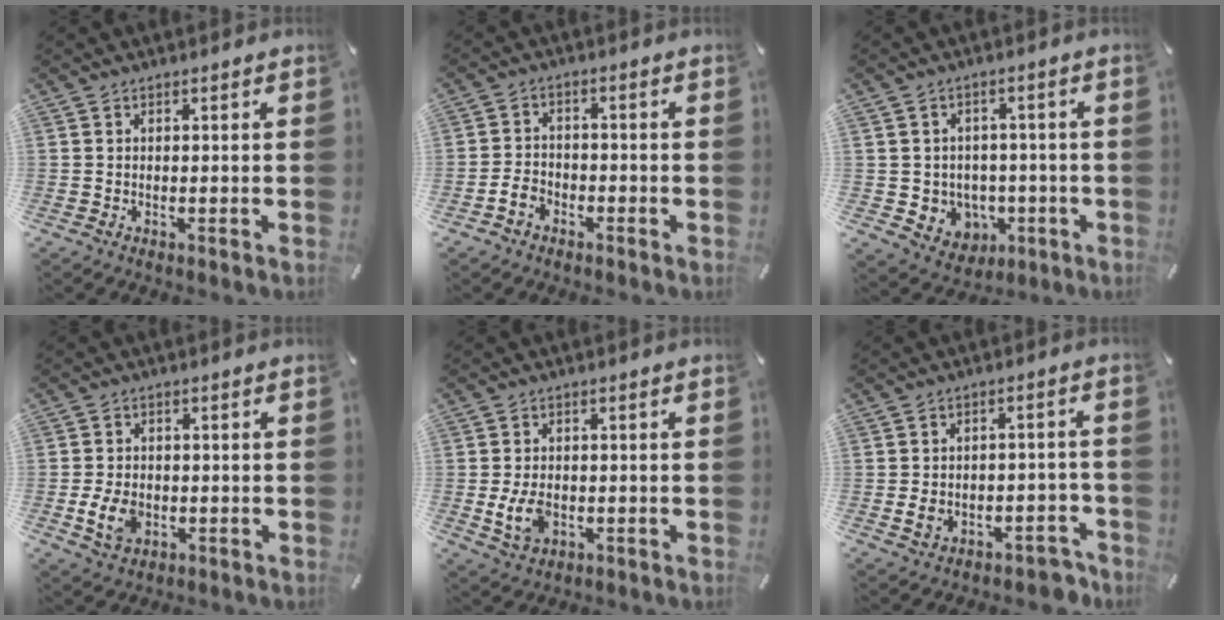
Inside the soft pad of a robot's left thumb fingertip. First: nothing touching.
{"total": 4.1, "force": [-2.3, 2.9, 1.7], "torque": [-0.036, 0.010, -0.045]}
{"total": 6.6, "force": [0.5, 6.5, 0.8], "torque": [-0.015, -0.008, 0.020]}
{"total": 6.2, "force": [-1.6, 4.5, 3.9], "torque": [-0.081, 0.000, -0.030]}
{"total": 6.0, "force": [-1.2, 4.3, 4.0], "torque": [-0.084, -0.003, -0.022]}
{"total": 6.1, "force": [-2.7, 4.0, 3.6], "torque": [-0.049, 0.014, -0.047]}